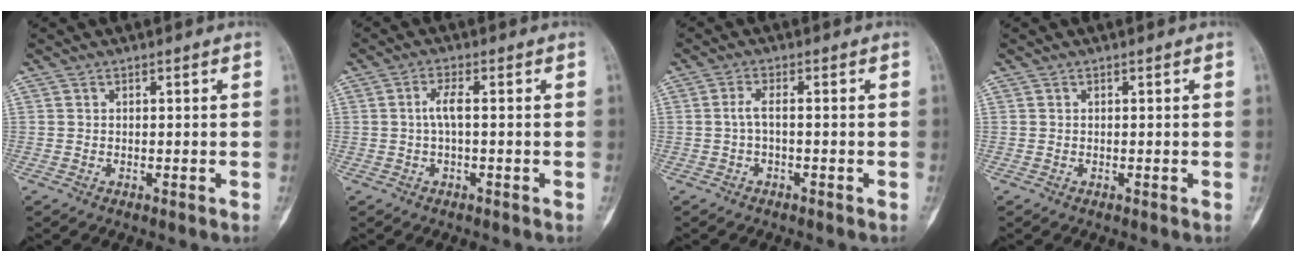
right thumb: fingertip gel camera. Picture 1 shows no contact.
{"total": 2.9, "force": [0.0, 0.7, 2.9], "torque": [-0.066, 0.007, -0.002]}
{"total": 2.1, "force": [-0.4, 0.5, 2.0], "torque": [-0.041, 0.012, -0.008]}
{"total": 0.0}